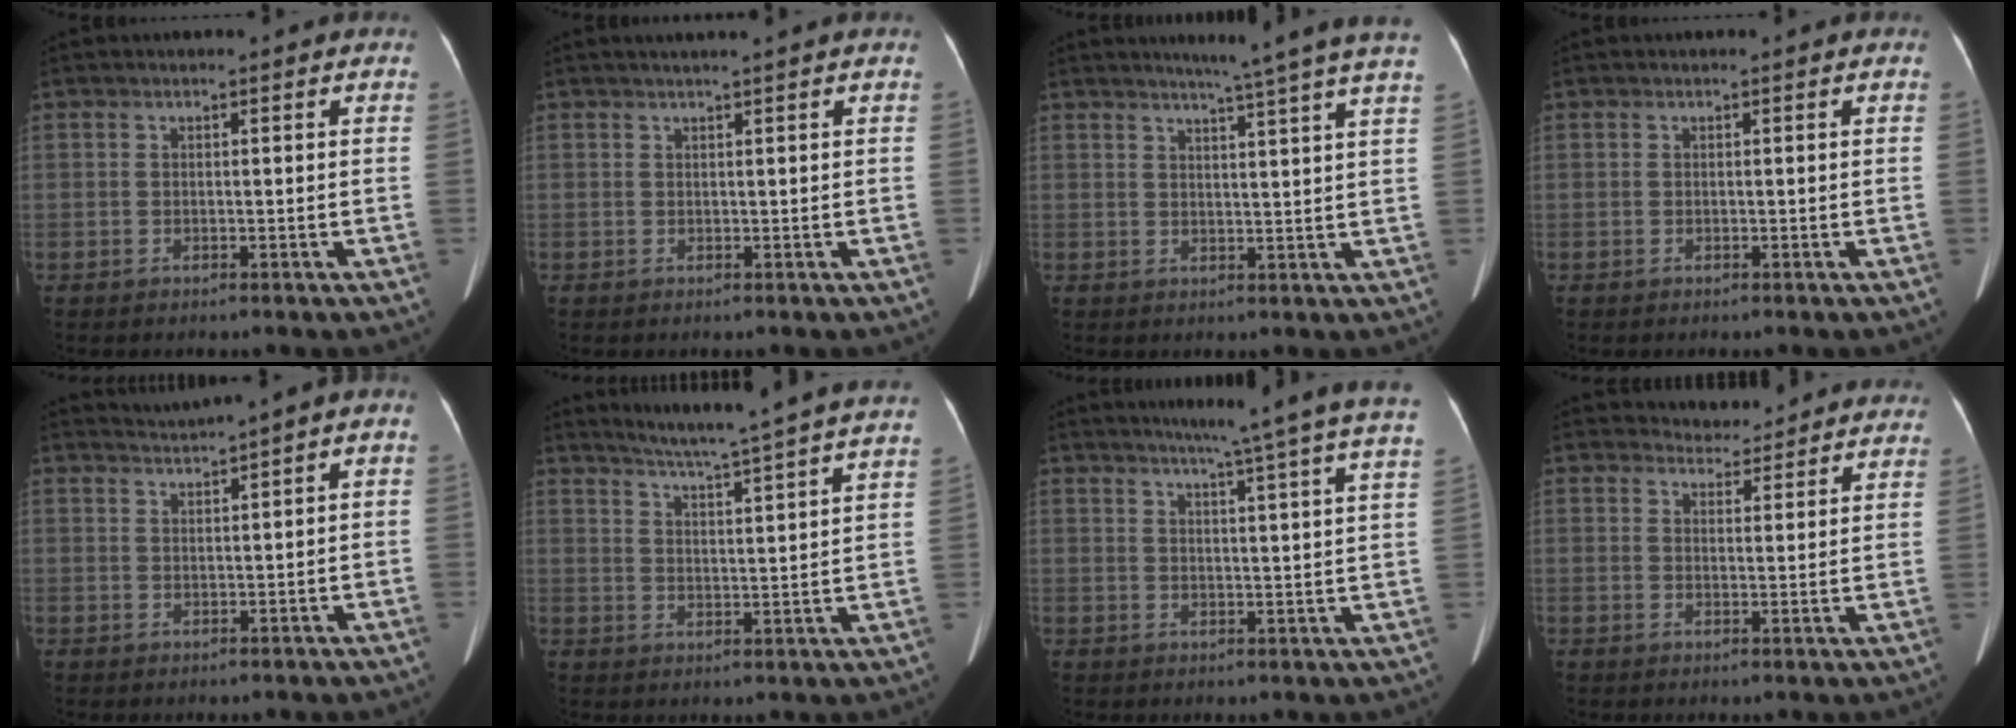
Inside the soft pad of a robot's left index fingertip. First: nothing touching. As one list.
[{"total": 1.5, "force": [1.3, -0.3, 0.8], "torque": [-0.007, 0.015, 0.024]}, {"total": 11.6, "force": [9.7, -1.7, 6.2], "torque": [-0.084, -0.018, 0.101]}, {"total": 0.0}, {"total": 2.1, "force": [1.3, 0.3, 1.6], "torque": [-0.027, 0.018, 0.028]}, {"total": 14.2, "force": [12.6, -1.7, 6.2], "torque": [-0.105, -0.017, 0.162]}, {"total": 15.2, "force": [12.8, -1.8, 8.1], "torque": [-0.116, -0.027, 0.142]}, {"total": 5.5, "force": [5.3, 1.5, -0.2], "torque": [0.011, 0.009, 0.059]}]